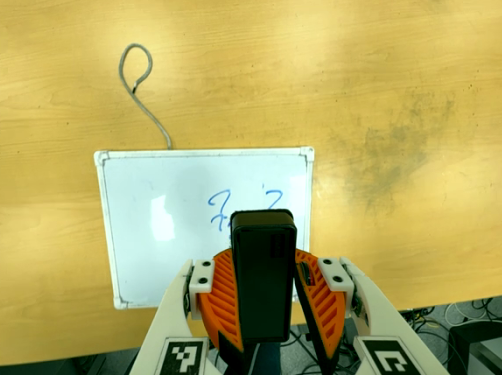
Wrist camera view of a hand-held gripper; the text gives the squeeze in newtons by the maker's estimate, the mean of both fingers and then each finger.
{"total": 6.6, "left": 7.0, "right": 6.2}